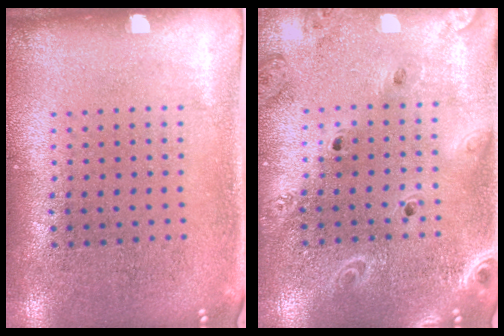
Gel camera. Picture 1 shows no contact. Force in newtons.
{"total": 2.1, "press": 1.9, "slide": 0.8}